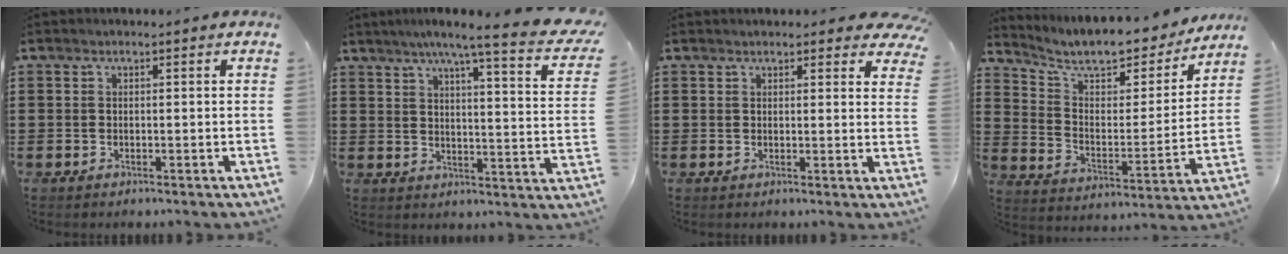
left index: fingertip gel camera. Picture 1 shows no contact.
{"total": 7.0, "force": [5.4, -0.6, 4.3], "torque": [-0.090, -0.042, 0.082]}
{"total": 2.9, "force": [2.7, 1.0, 0.6], "torque": [-0.003, -0.009, 0.048]}
{"total": 9.2, "force": [8.2, 1.8, 3.7], "torque": [-0.094, -0.060, 0.136]}